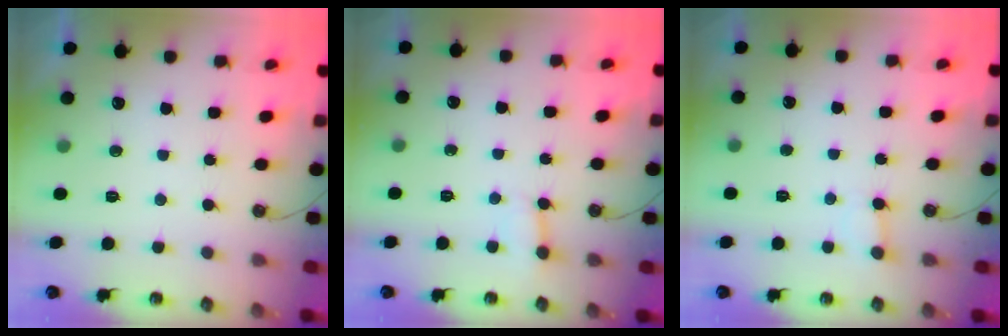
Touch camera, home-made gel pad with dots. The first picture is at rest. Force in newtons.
{"total": 3.0, "press": 2.9, "slide": 0.3}
{"total": 2.6, "press": 2.6, "slide": 0.2}